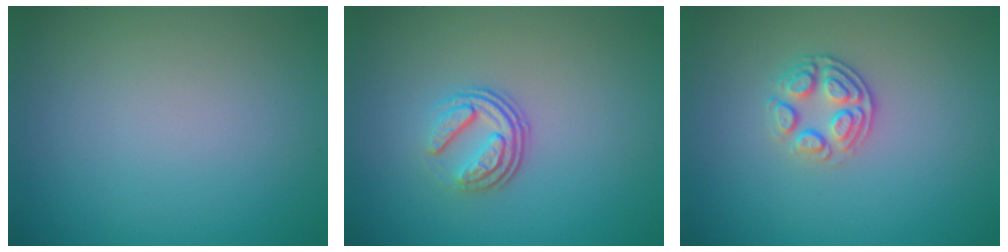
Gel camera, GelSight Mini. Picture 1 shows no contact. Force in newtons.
{"total": 3.7, "press": 2.5, "slide": 2.7}
{"total": 2.7, "press": 2.4, "slide": 1.2}